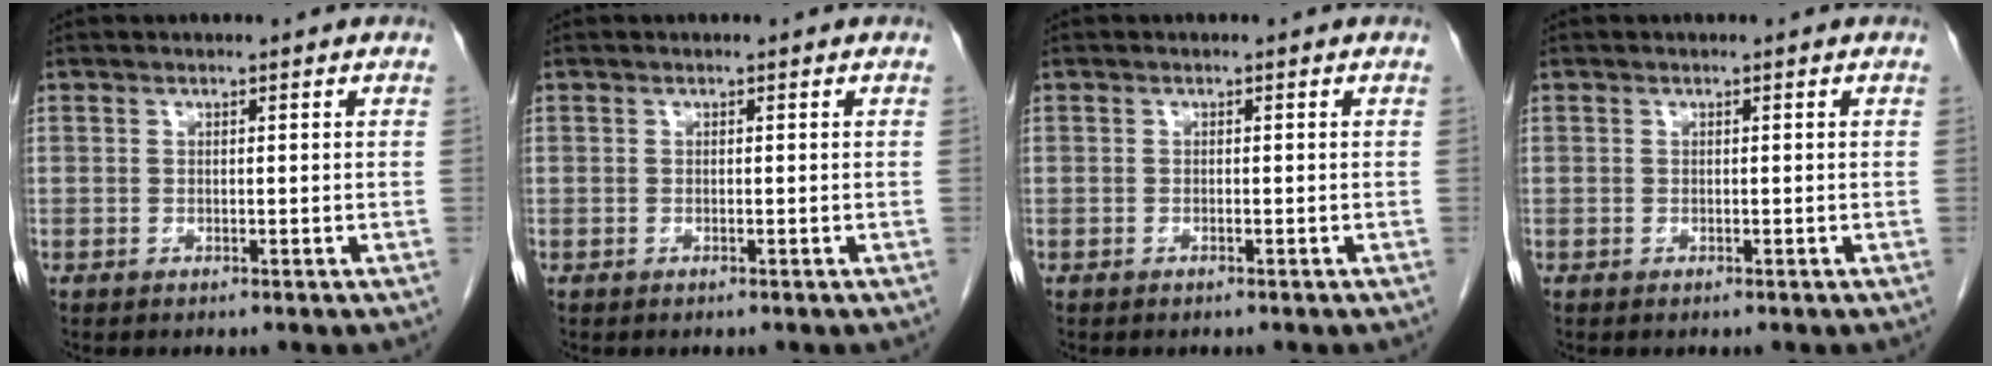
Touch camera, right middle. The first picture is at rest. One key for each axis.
{"total": 0.0}
{"total": 0.0}
{"total": 0.0}